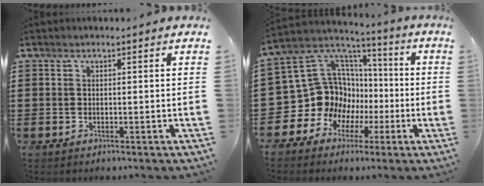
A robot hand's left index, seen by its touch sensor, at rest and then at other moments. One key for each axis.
{"total": 14.1, "fx": -1.2, "fy": 13.3, "fz": 4.7, "tx": -0.141, "ty": -0.030, "tz": -0.002}